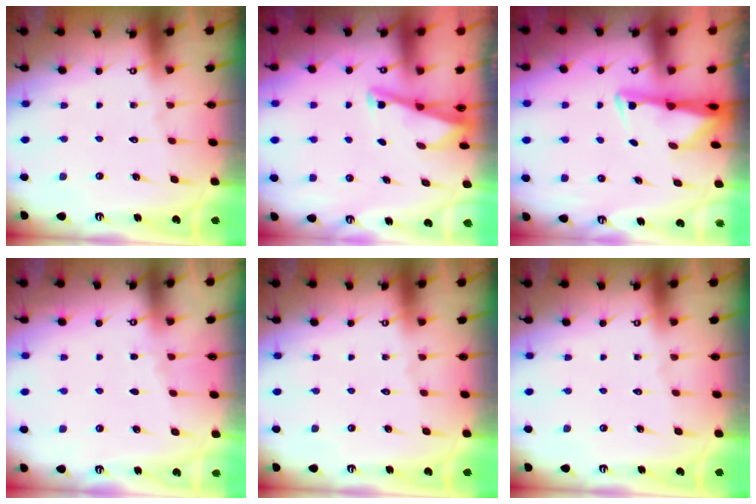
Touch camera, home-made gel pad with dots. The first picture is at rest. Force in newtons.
{"total": 2.8, "press": 2.8, "slide": 0.4}
{"total": 3.1, "press": 3.1, "slide": 0.5}
{"total": 3.2, "press": 3.1, "slide": 0.5}
{"total": 0.0}
{"total": 0.0}